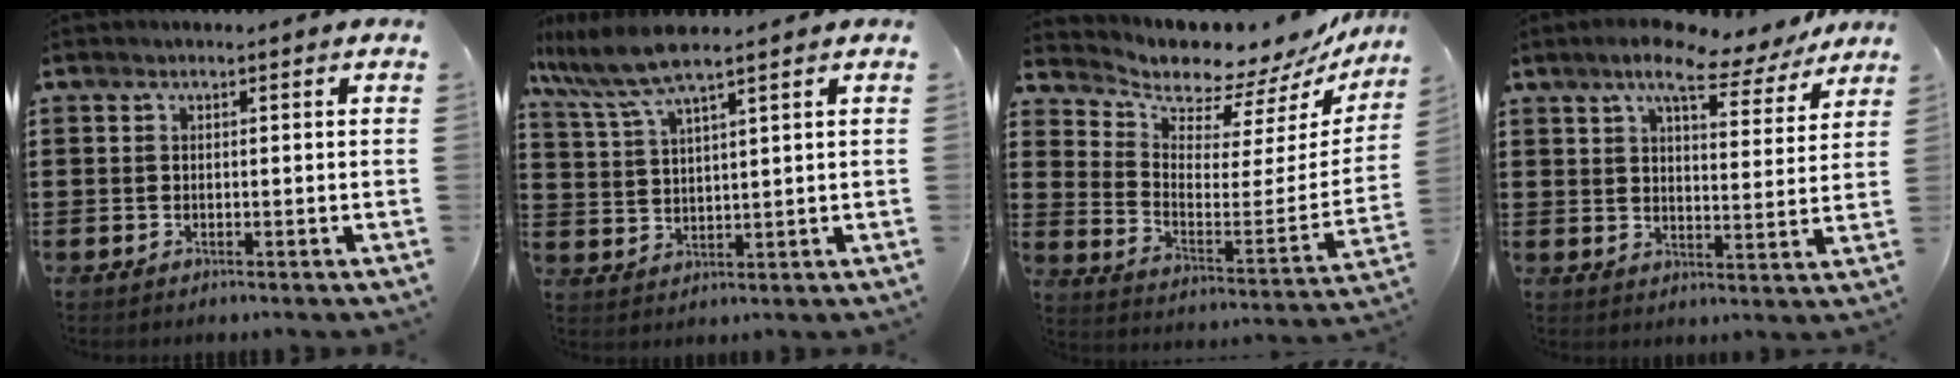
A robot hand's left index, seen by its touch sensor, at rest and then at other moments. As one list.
[{"total": 6.9, "force": [5.4, 0.7, 4.2], "torque": [-0.107, -0.017, 0.093]}, {"total": 5.9, "force": [5.7, 1.5, 0.3], "torque": [-0.032, -0.069, 0.093]}, {"total": 8.8, "force": [7.0, 1.9, 5.0], "torque": [-0.093, -0.021, 0.120]}]